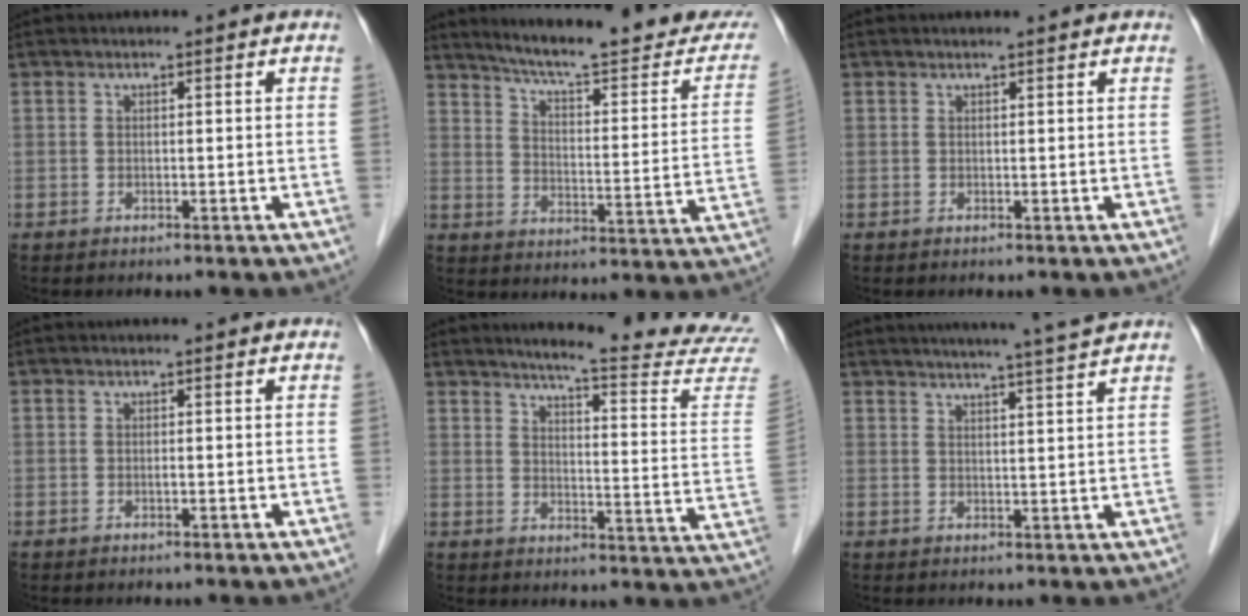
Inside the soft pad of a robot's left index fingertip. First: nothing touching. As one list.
[{"total": 21.5, "force": [19.2, 1.9, 9.4], "torque": [-0.126, -0.063, 0.244]}, {"total": 1.2, "force": [1.0, -0.3, 0.5], "torque": [-0.009, 0.001, 0.012]}, {"total": 0.8, "force": [-0.8, -0.1, 0.2], "torque": [-0.004, -0.006, -0.013]}, {"total": 18.8, "force": [17.7, -1.1, 6.2], "torque": [-0.083, -0.133, 0.195]}, {"total": 9.1, "force": [8.0, -1.9, 3.9], "torque": [-0.059, -0.013, 0.098]}]